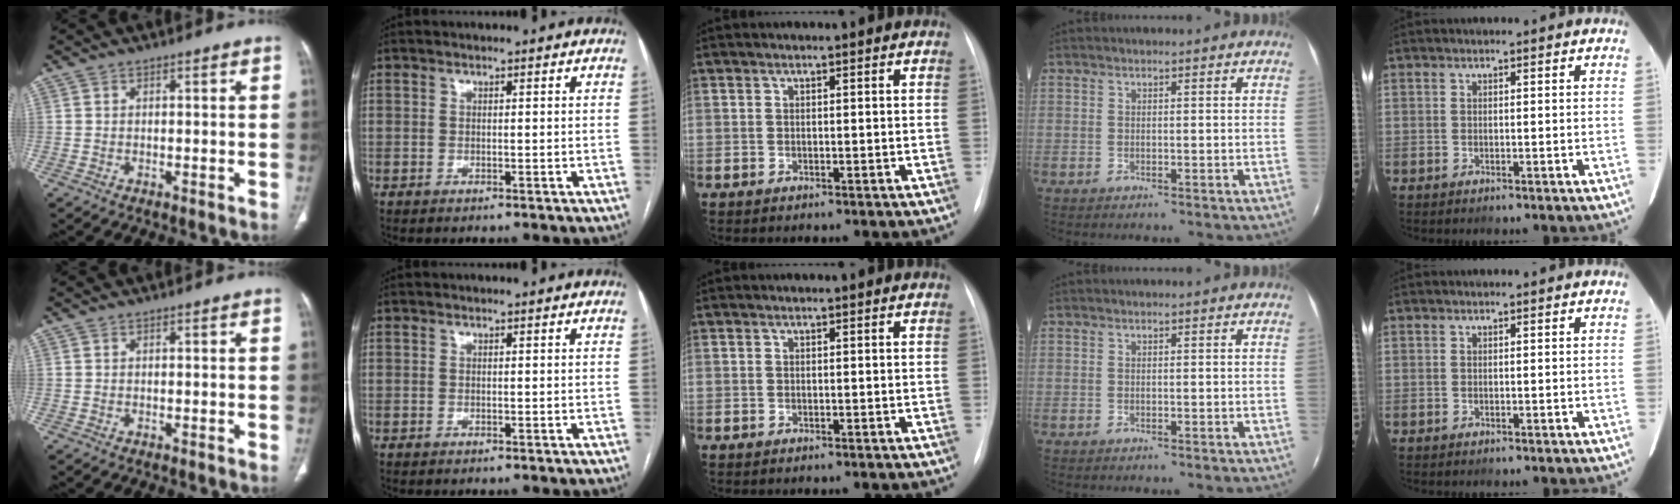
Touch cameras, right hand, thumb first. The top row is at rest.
{}